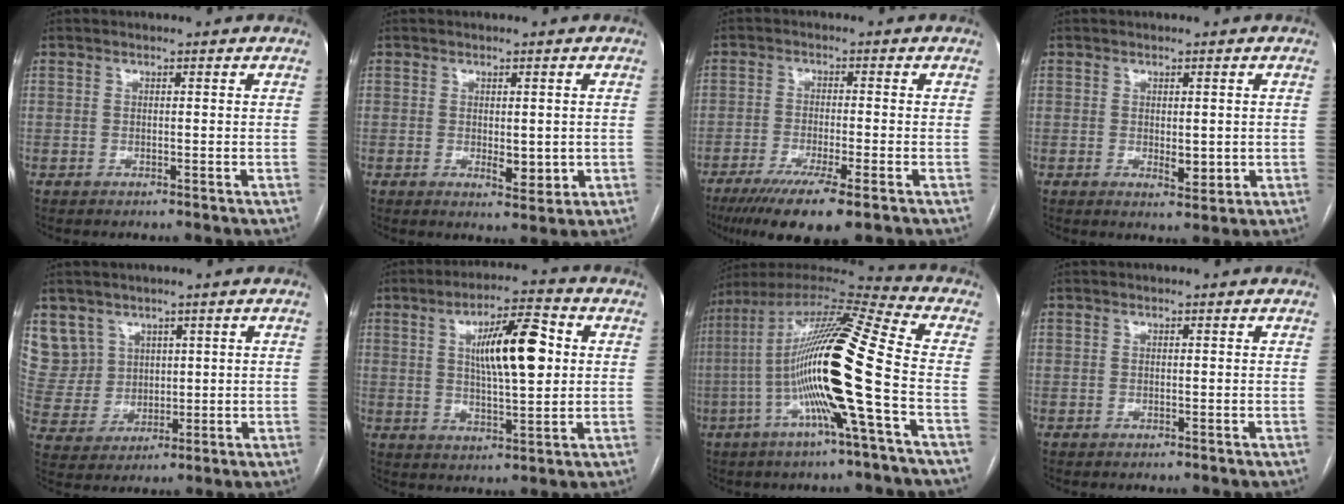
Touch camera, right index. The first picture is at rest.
{"total": 3.8, "force": [-0.4, 1.8, 3.3], "torque": [-0.044, -0.008, 0.002]}
{"total": 9.5, "force": [-6.0, 1.1, 7.4], "torque": [-0.119, -0.022, -0.094]}
{"total": 3.1, "force": [-0.2, 1.5, 2.7], "torque": [-0.039, -0.007, 0.004]}
{"total": 9.0, "force": [5.1, 7.4, 0.3], "torque": [-0.016, 0.024, 0.118]}
{"total": 11.8, "force": [2.5, 2.6, 11.2], "torque": [-0.186, 0.013, 0.042]}
{"total": 20.5, "force": [-4.0, -0.1, 20.1], "torque": [-0.382, 0.003, -0.087]}
{"total": 0.0}